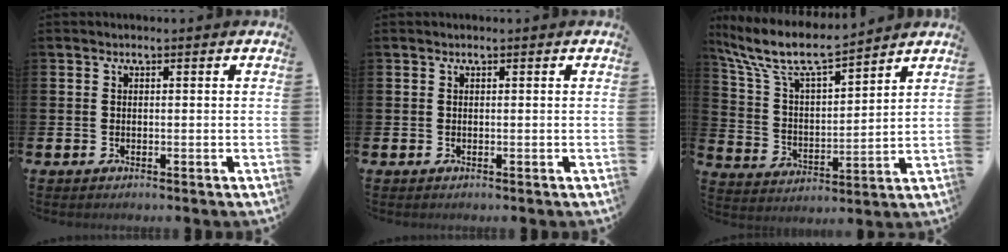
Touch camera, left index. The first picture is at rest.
{"total": 0.0}
{"total": 9.4, "force": [8.2, 1.9, 4.1], "torque": [-0.120, -0.045, 0.143]}